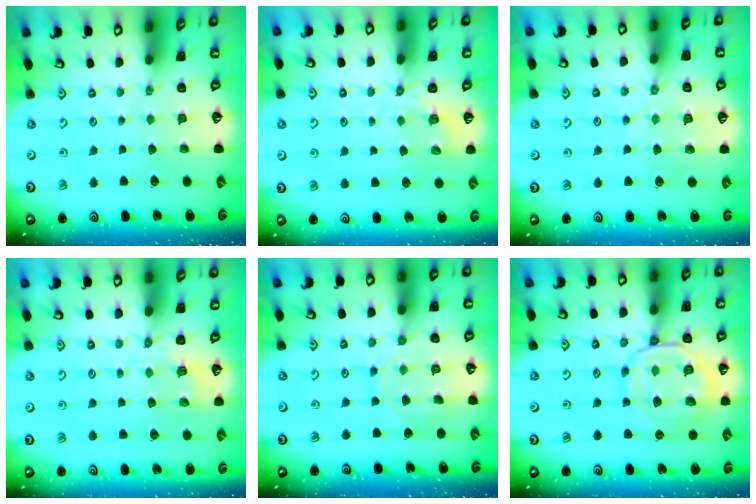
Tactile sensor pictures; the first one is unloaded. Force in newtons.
{"total": 2.3, "press": 1.5, "slide": 1.7}
{"total": 6.5, "press": 6.4, "slide": 0.6}
{"total": 2.3, "press": 1.7, "slide": 1.6}
{"total": 11.0, "press": 11.0, "slide": 0.8}
{"total": 12.6, "press": 12.6, "slide": 1.2}